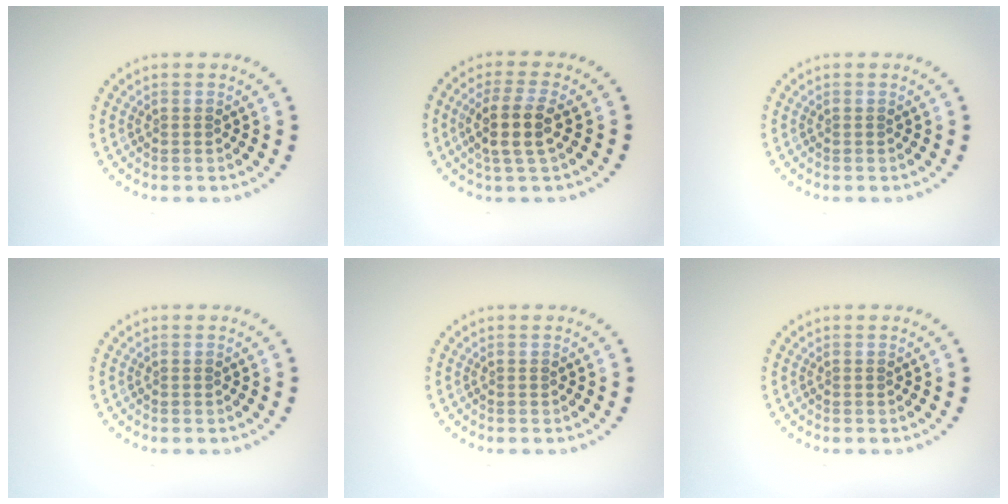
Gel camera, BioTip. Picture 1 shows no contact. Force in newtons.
{"total": 3.4, "press": 3.0, "slide": 1.6}
{"total": 0.0}
{"total": 0.0}
{"total": 0.0}
{"total": 0.0}